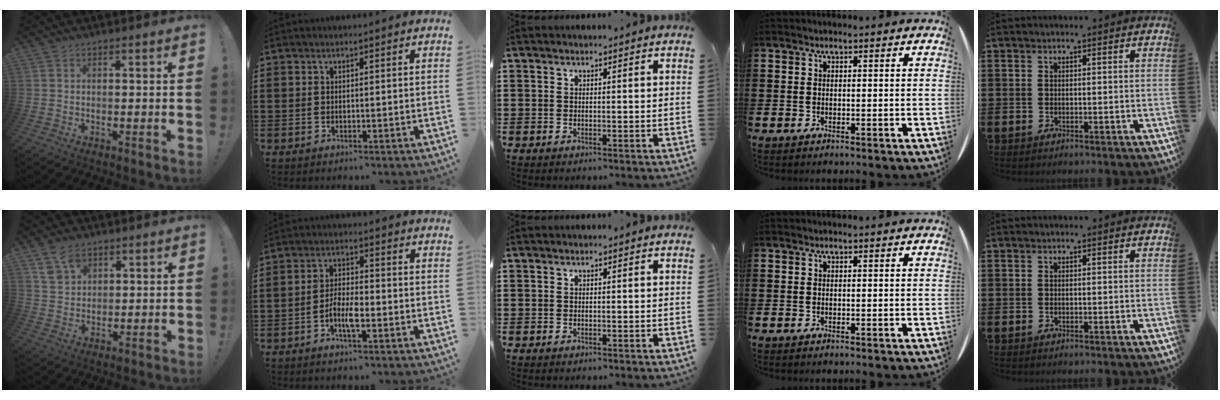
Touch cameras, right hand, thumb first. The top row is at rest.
{"thumb": {"total": 6.2, "force": [4.1, 4.3, 1.9], "torque": [-0.027, -0.016, 0.079]}, "index": {"total": 4.8, "force": [-2.0, 1.5, 4.1], "torque": [-0.090, 0.001, -0.043]}}